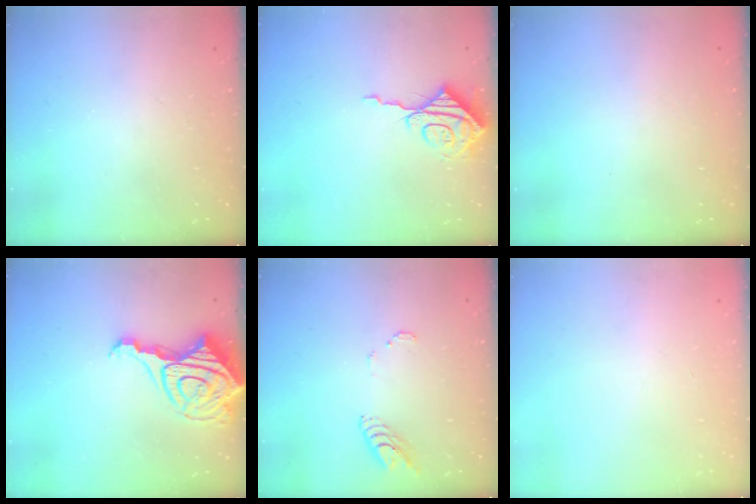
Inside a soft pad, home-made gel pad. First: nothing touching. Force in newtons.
{"total": 10.5, "press": 10.5, "slide": 0.8}
{"total": 0.0}
{"total": 14.2, "press": 14.2, "slide": 1.4}
{"total": 5.8, "press": 5.8, "slide": 0.4}
{"total": 0.0}